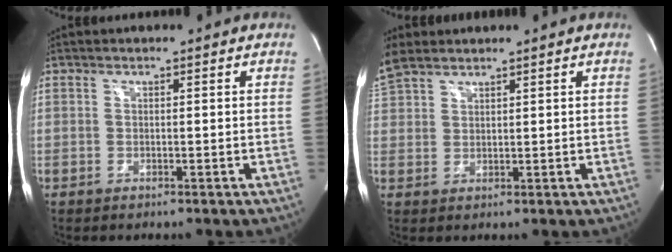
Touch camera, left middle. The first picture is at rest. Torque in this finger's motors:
{"motor_torque": [0.30, -0.41, 1.06, 0.21]}